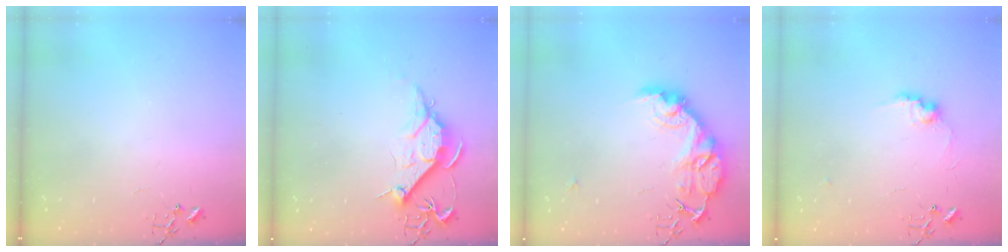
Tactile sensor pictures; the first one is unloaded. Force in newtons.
{"total": 9.9, "press": 9.9, "slide": 1.1}
{"total": 16.8, "press": 16.8, "slide": 1.3}
{"total": 8.6, "press": 8.6, "slide": 0.4}